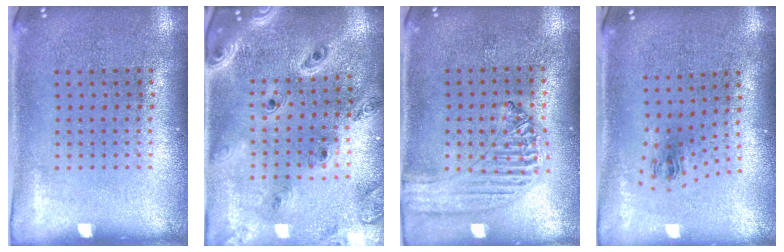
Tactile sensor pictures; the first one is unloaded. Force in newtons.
{"total": 2.2, "press": 2.1, "slide": 0.8}
{"total": 1.2, "press": 1.2, "slide": 0.1}
{"total": 1.1, "press": 0.5, "slide": 1.0}